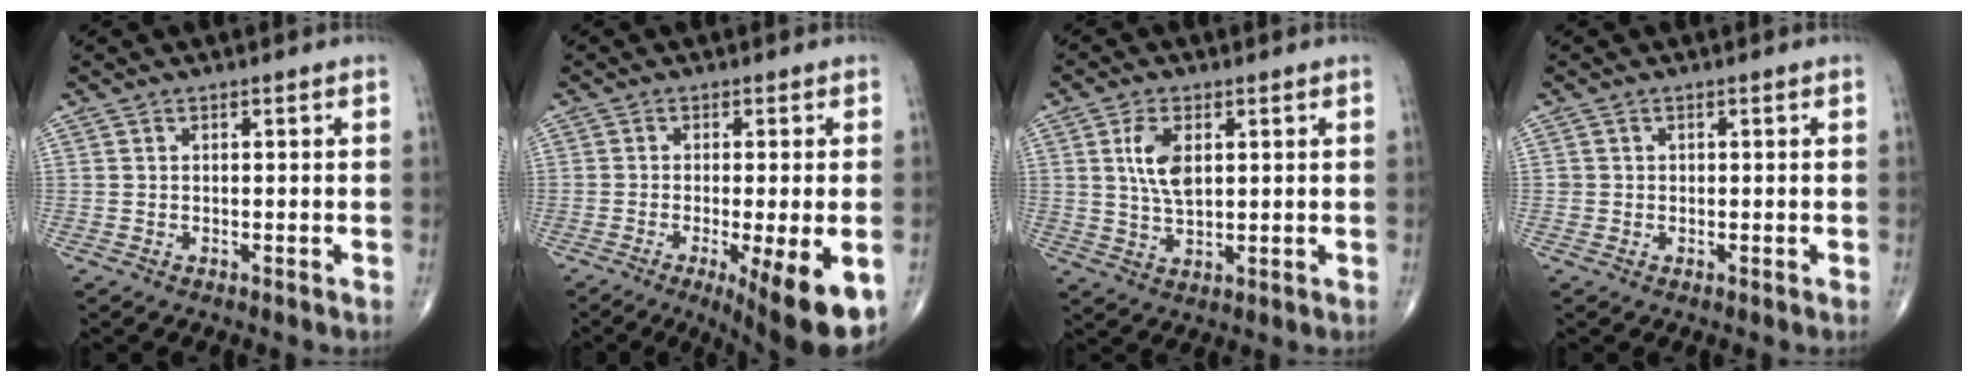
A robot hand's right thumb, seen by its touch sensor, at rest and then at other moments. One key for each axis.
{"total": 13.7, "fx": -5.5, "fy": 3.2, "fz": 12.2, "tx": -0.136, "ty": -0.015, "tz": -0.071}
{"total": 6.6, "fx": 1.7, "fy": 3.4, "fz": 5.4, "tx": -0.104, "ty": -0.007, "tz": 0.035}
{"total": 0.8, "fx": -0.1, "fy": 0.8, "fz": 0.0, "tx": 0.006, "ty": 0.005, "tz": -0.002}